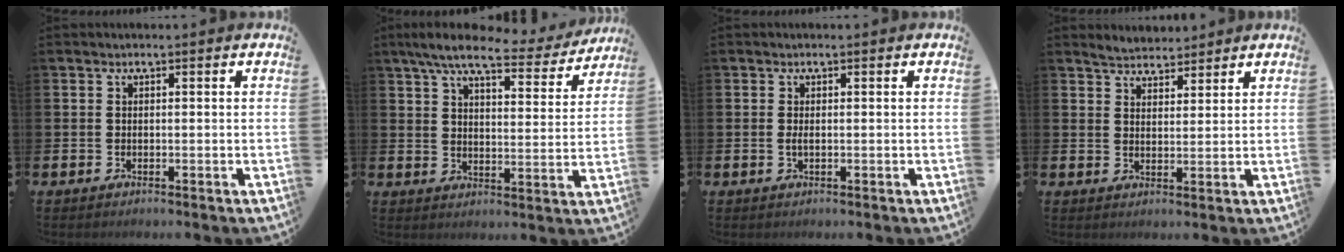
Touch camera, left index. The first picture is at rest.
{"total": 8.3, "force": [7.3, 1.6, 3.7], "torque": [-0.086, -0.034, 0.125]}
{"total": 0.8, "force": [-0.1, 0.3, 0.8], "torque": [-0.015, 0.001, -0.002]}
{"total": 3.6, "force": [3.5, 0.9, -0.2], "torque": [-0.003, -0.013, 0.062]}